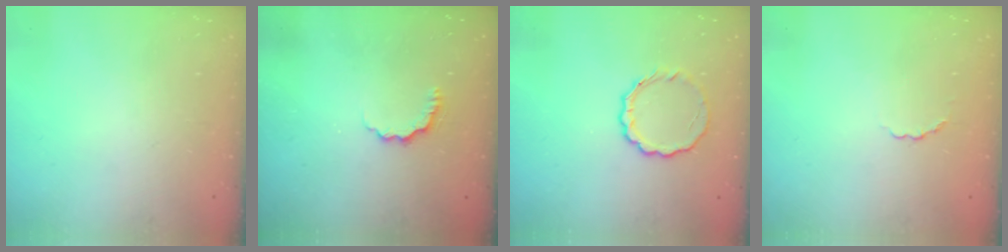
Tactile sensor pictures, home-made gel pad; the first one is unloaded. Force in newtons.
{"total": 3.4, "press": 3.3, "slide": 0.7}
{"total": 5.9, "press": 5.7, "slide": 1.4}
{"total": 2.4, "press": 2.2, "slide": 1.0}